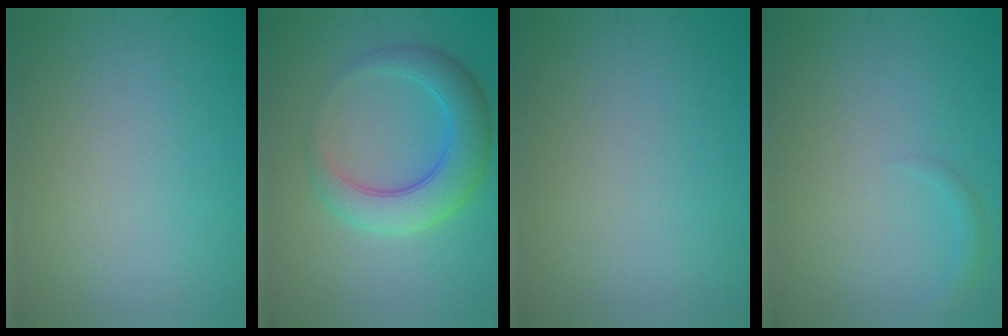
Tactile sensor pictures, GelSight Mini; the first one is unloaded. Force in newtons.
{"total": 5.8, "press": 5.8, "slide": 0.1}
{"total": 0.0}
{"total": 0.9, "press": 0.9, "slide": 0.1}